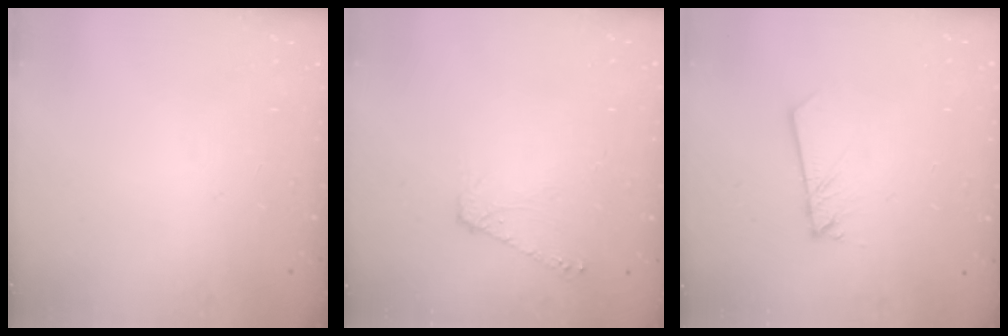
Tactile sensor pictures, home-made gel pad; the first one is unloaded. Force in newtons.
{"total": 7.9, "press": 7.9, "slide": 0.9}
{"total": 2.2, "press": 2.2, "slide": 0.1}